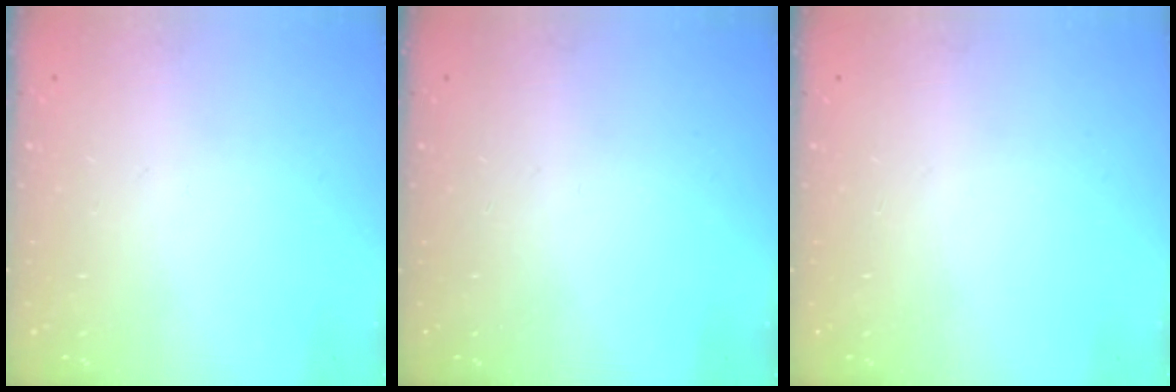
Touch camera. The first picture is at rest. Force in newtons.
{"total": 0.0}
{"total": 0.0}